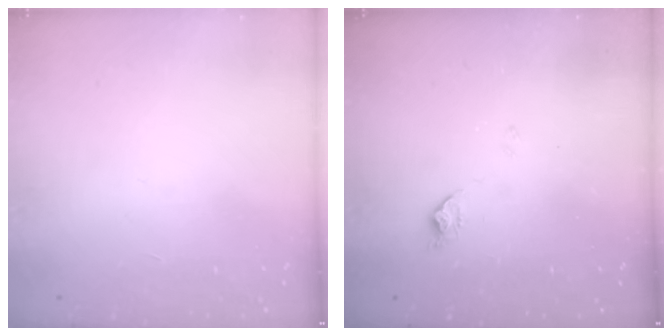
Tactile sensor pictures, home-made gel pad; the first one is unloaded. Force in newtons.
{"total": 5.7, "press": 5.7, "slide": 0.7}